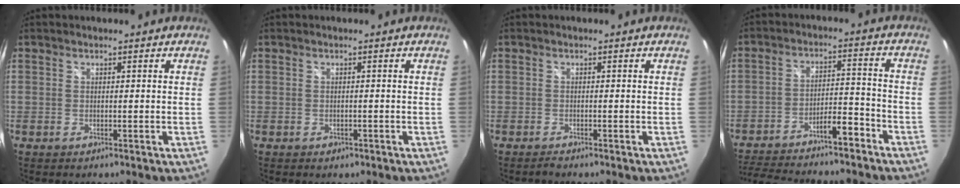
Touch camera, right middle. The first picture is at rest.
{"total": 1.2, "force": [-0.7, 0.8, 0.5], "torque": [-0.010, -0.002, -0.008]}
{"total": 0.9, "force": [-0.8, 0.0, 0.2], "torque": [-0.005, -0.005, -0.019]}
{"total": 15.6, "force": [-13.2, 3.1, 7.7], "torque": [-0.145, 0.022, -0.199]}